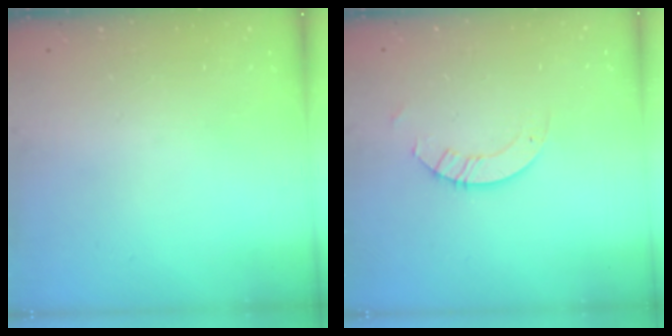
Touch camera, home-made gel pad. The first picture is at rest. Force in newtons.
{"total": 2.6, "press": 2.6, "slide": 0.2}